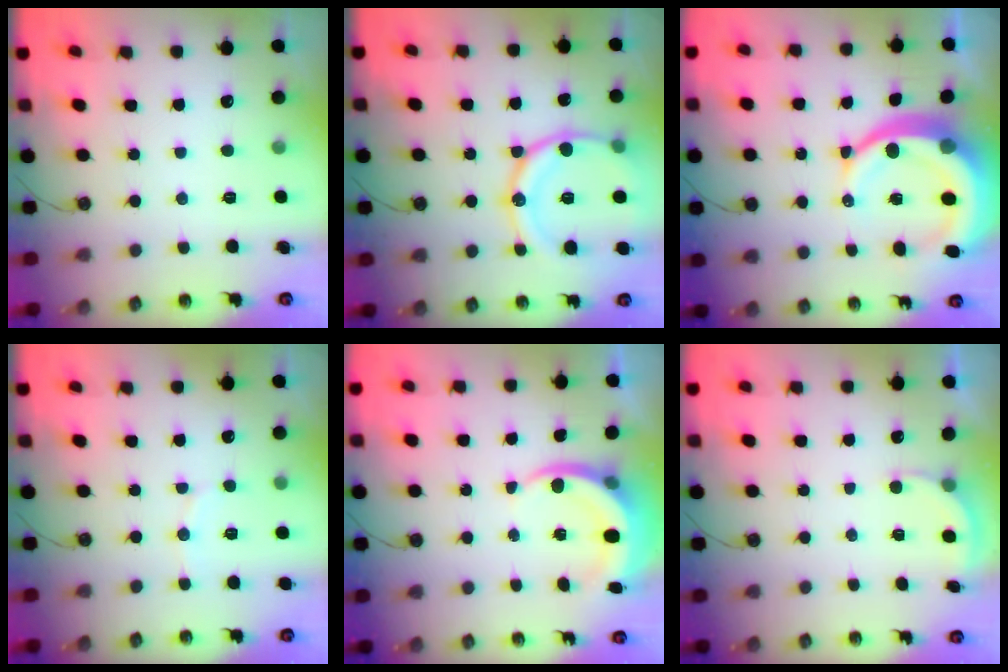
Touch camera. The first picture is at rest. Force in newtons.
{"total": 19.3, "press": 19.0, "slide": 3.4}
{"total": 16.9, "press": 16.8, "slide": 1.9}
{"total": 4.8, "press": 4.6, "slide": 1.6}
{"total": 6.2, "press": 6.1, "slide": 0.6}
{"total": 2.6, "press": 2.3, "slide": 1.1}